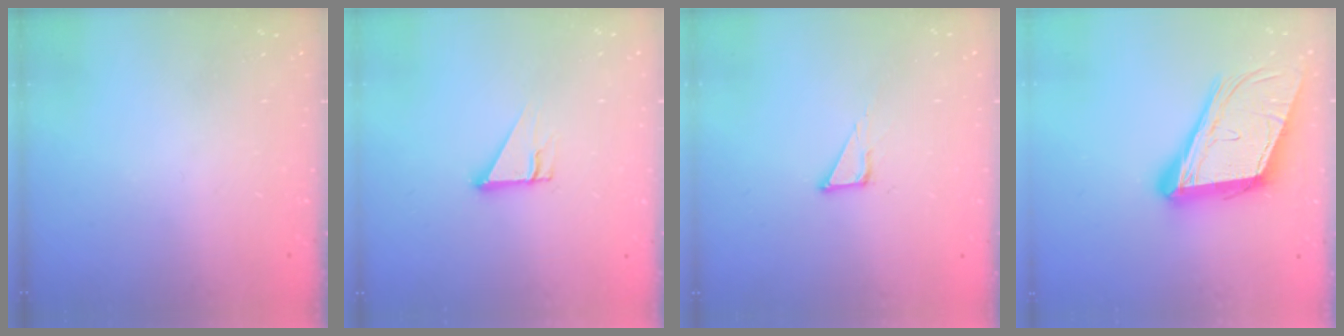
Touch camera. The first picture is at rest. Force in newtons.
{"total": 3.1, "press": 3.1, "slide": 0.1}
{"total": 1.9, "press": 1.9, "slide": 0.1}
{"total": 18.6, "press": 18.2, "slide": 3.8}